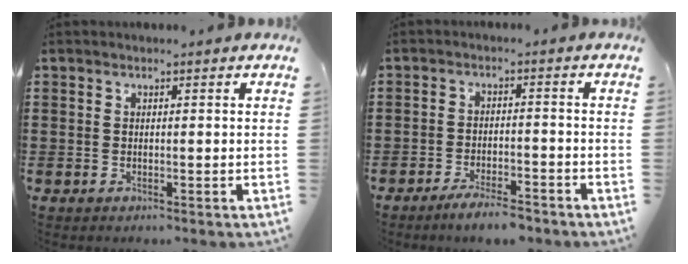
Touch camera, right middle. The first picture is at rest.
{"total": 4.2, "force": [-3.6, 0.5, 2.0], "torque": [-0.039, 0.000, -0.070]}